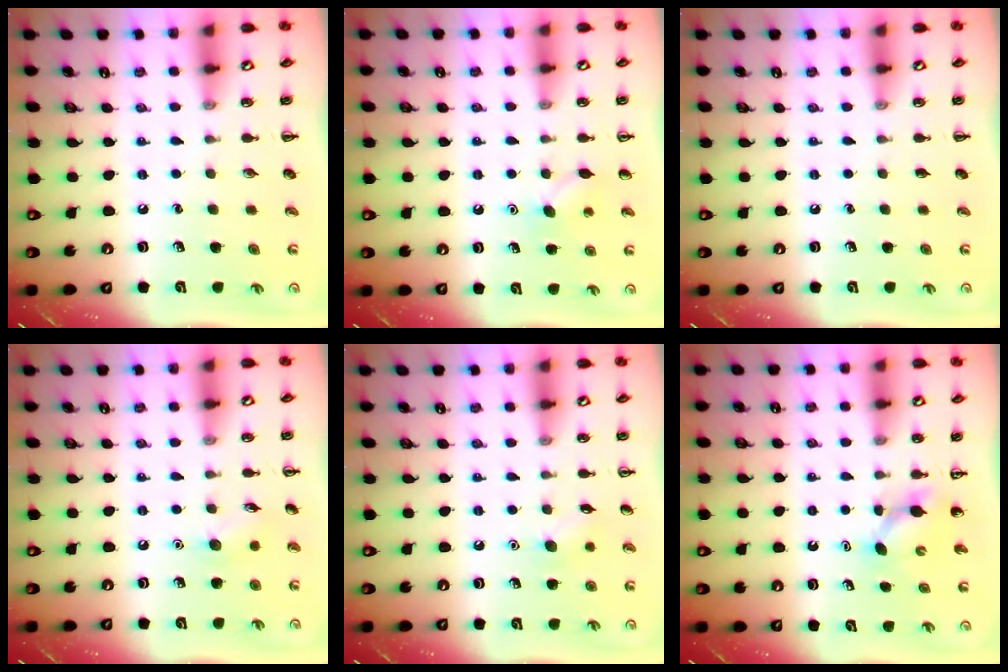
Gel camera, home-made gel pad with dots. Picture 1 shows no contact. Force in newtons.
{"total": 6.3, "press": 6.0, "slide": 1.9}
{"total": 0.0}
{"total": 5.6, "press": 5.4, "slide": 1.5}
{"total": 6.7, "press": 6.5, "slide": 1.7}
{"total": 4.0, "press": 3.9, "slide": 0.9}